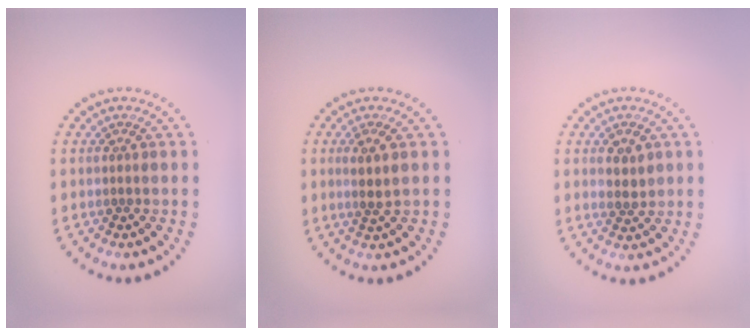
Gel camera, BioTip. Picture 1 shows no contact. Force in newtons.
{"total": 2.4, "press": 2.2, "slide": 1.1}
{"total": 1.7, "press": 1.6, "slide": 0.2}